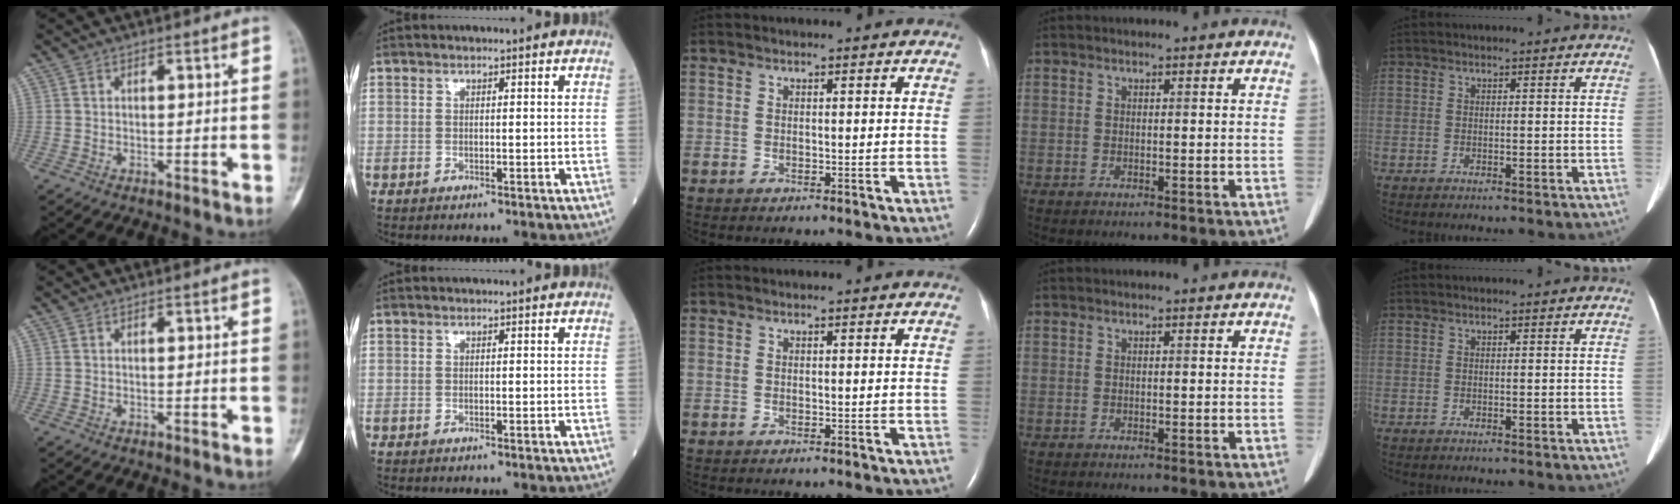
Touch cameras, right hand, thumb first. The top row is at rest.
{}